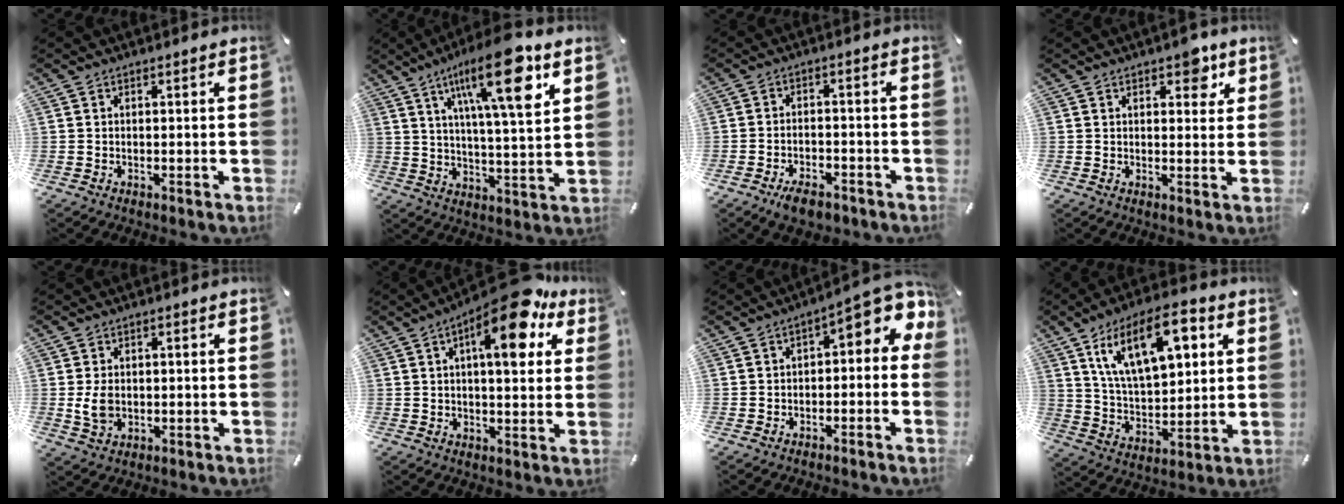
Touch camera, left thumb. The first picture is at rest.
{"total": 19.0, "force": [9.8, 4.6, 15.5], "torque": [-0.246, -0.034, 0.146]}
{"total": 6.1, "force": [-5.1, 2.6, 2.0], "torque": [-0.030, 0.033, -0.093]}
{"total": 5.1, "force": [3.1, 2.7, 3.0], "torque": [-0.020, -0.011, 0.044]}
{"total": 5.1, "force": [-0.5, 3.7, 3.5], "torque": [-0.091, -0.003, -0.013]}
{"total": 15.0, "force": [7.5, 5.1, 12.0], "torque": [-0.175, -0.035, 0.117]}
{"total": 6.6, "force": [1.9, 3.2, 5.4], "torque": [-0.066, -0.022, 0.026]}
{"total": 18.5, "force": [8.5, 9.2, 13.7], "torque": [-0.247, -0.015, 0.143]}